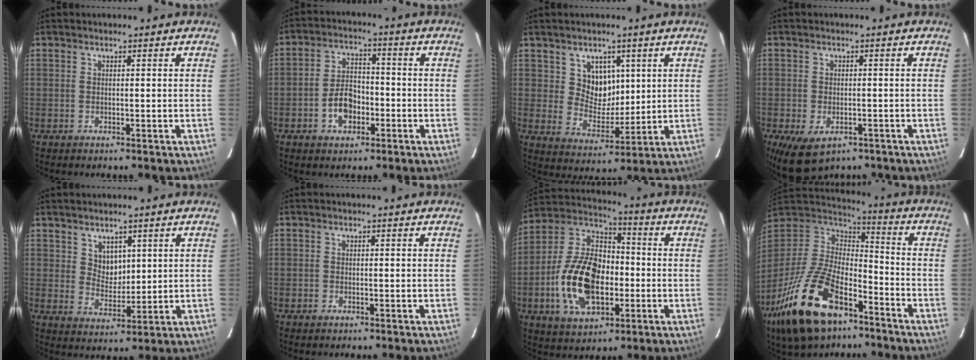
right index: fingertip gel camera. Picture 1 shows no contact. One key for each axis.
{"total": 7.2, "fx": -2.9, "fy": 4.7, "fz": 4.6, "tx": -0.091, "ty": 0.019, "tz": -0.044}
{"total": 7.4, "fx": 3.0, "fy": 6.2, "fz": 2.7, "tx": -0.042, "ty": -0.001, "tz": 0.061}
{"total": 7.5, "fx": -4.1, "fy": 4.3, "fz": 4.5, "tx": -0.092, "ty": -0.025, "tz": -0.061}
{"total": 4.6, "fx": 2.3, "fy": 3.5, "fz": 1.7, "tx": -0.023, "ty": 0.000, "tz": 0.048}
{"total": 0.8, "fx": -0.7, "fy": 0.4, "fz": 0.2, "tx": -0.006, "ty": 0.001, "tz": -0.013}
{"total": 20.0, "fx": -4.5, "fy": 13.0, "fz": 14.5, "tx": -0.302, "ty": 0.023, "tz": -0.063}
{"total": 24.8, "fx": -14.3, "fy": 12.1, "fz": 16.2, "tx": -0.342, "ty": -0.025, "tz": -0.248}